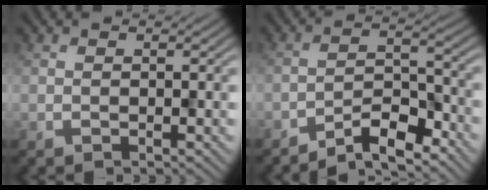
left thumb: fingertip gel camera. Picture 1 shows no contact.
{"total": 6.2, "force": [-5.2, 1.4, 3.1], "torque": [-0.051, 0.010, -0.102]}